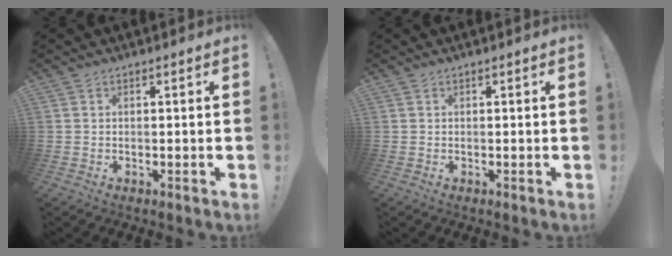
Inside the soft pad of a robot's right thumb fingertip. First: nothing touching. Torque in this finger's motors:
{"motor_torque": [-0.12, -0.11, 0.09, -0.03, 0.00]}